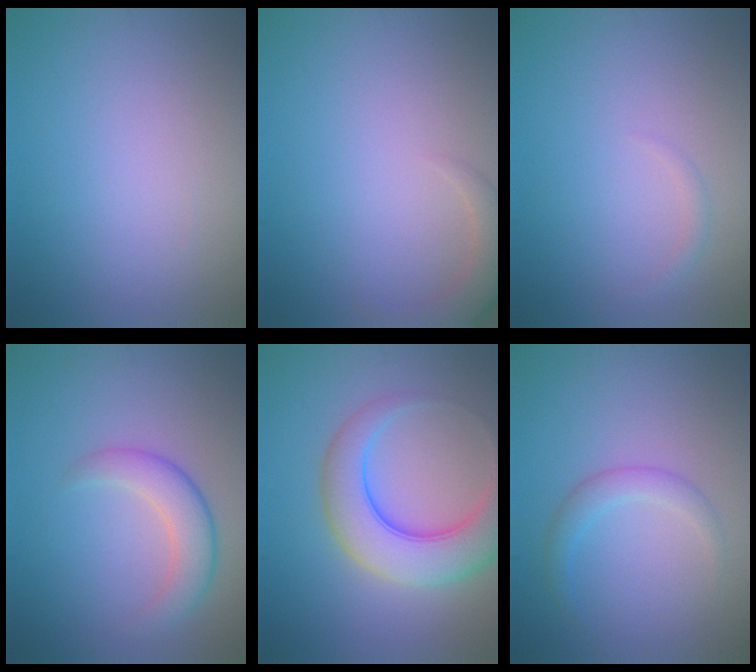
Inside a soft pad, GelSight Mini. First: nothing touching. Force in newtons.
{"total": 2.3, "press": 2.3, "slide": 0.2}
{"total": 0.7, "press": 0.7, "slide": 0.1}
{"total": 3.5, "press": 3.5, "slide": 0.1}
{"total": 6.8, "press": 6.7, "slide": 0.3}
{"total": 1.5, "press": 1.5, "slide": 0.1}